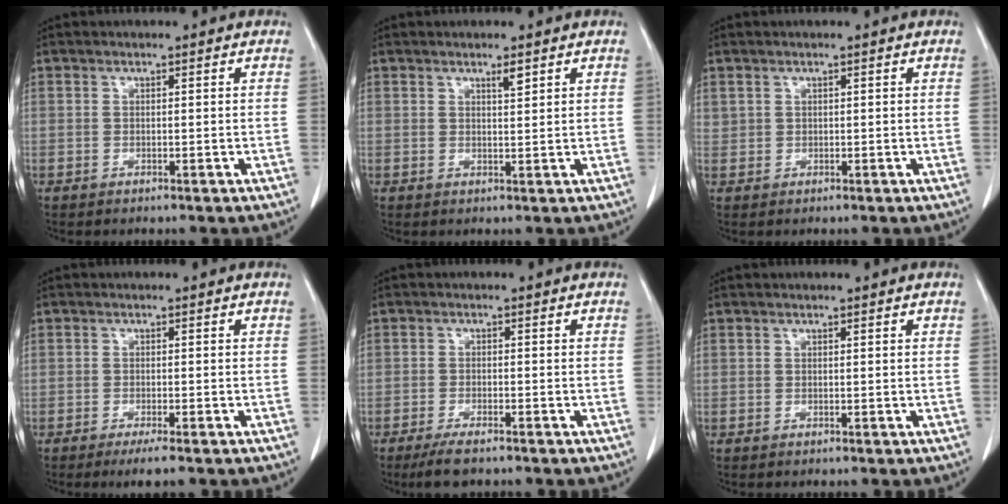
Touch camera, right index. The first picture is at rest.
{"total": 1.4, "force": [1.0, 0.1, 1.0], "torque": [-0.020, -0.004, 0.017]}
{"total": 0.9, "force": [0.6, 0.7, 0.1], "torque": [0.008, 0.006, 0.009]}
{"total": 2.7, "force": [-2.0, 0.2, 1.9], "torque": [-0.030, -0.006, -0.033]}
{"total": 4.2, "force": [-3.3, 0.7, 2.5], "torque": [-0.050, -0.009, -0.056]}
{"total": 0.0}